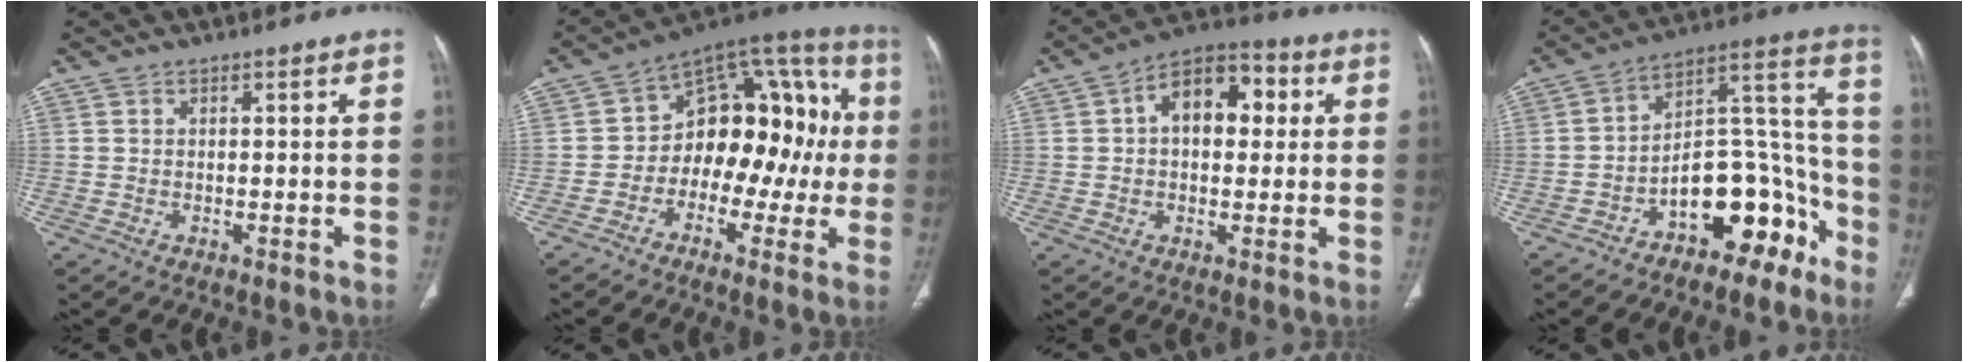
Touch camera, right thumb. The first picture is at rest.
{"total": 17.6, "force": [-1.2, 11.7, 13.1], "torque": [-0.112, 0.066, -0.029]}
{"total": 11.9, "force": [2.4, 7.5, 8.9], "torque": [-0.101, 0.027, 0.028]}
{"total": 16.6, "force": [-9.1, 8.7, 10.9], "torque": [-0.099, 0.123, -0.141]}